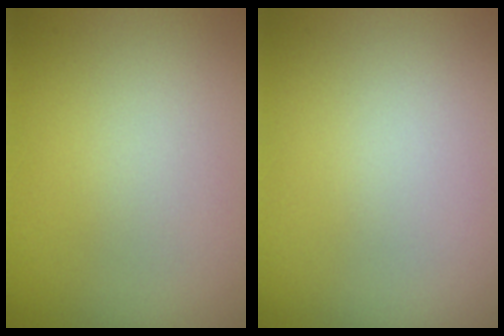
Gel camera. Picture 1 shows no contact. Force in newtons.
{"total": 0.0}